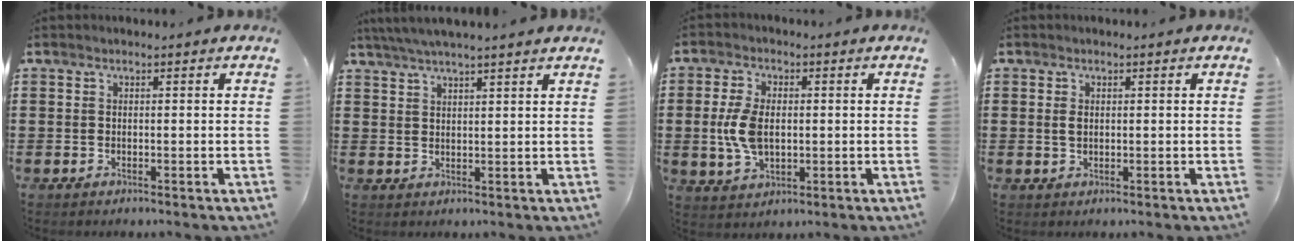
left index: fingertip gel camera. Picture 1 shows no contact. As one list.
[{"total": 3.8, "force": [3.4, -0.3, 1.7], "torque": [-0.042, -0.005, 0.062]}, {"total": 7.0, "force": [0.2, 4.1, 5.7], "torque": [-0.144, 0.001, -0.005]}, {"total": 1.4, "force": [0.3, 0.7, 1.1], "torque": [-0.026, 0.003, 0.005]}]